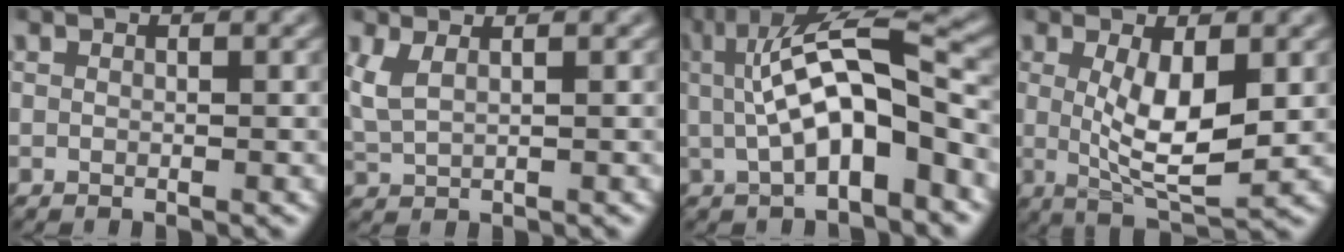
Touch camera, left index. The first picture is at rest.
{"total": 2.4, "force": [1.1, 0.8, 1.9], "torque": [-0.051, 0.002, 0.028]}
{"total": 9.6, "force": [0.5, 3.0, 9.1], "torque": [-0.149, 0.016, 0.003]}
{"total": 5.8, "force": [0.4, 1.7, 5.5], "torque": [-0.105, -0.010, 0.013]}